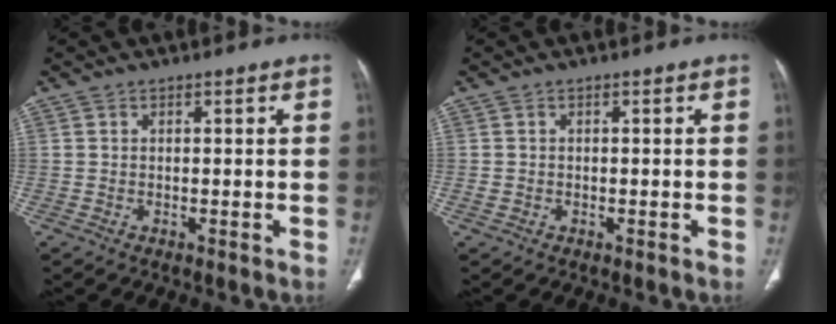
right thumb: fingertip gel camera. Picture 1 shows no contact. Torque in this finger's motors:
{"motor_torque": [0.19, 0.02, -0.14, -0.39, 0.02]}